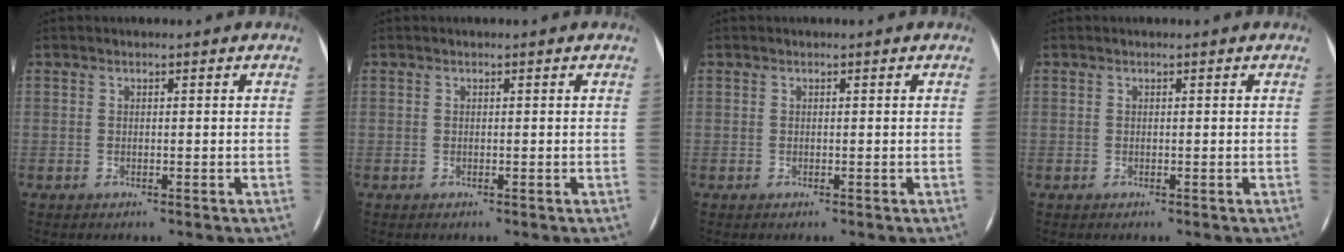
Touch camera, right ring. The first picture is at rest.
{"total": 0.0}
{"total": 0.0}
{"total": 0.0}